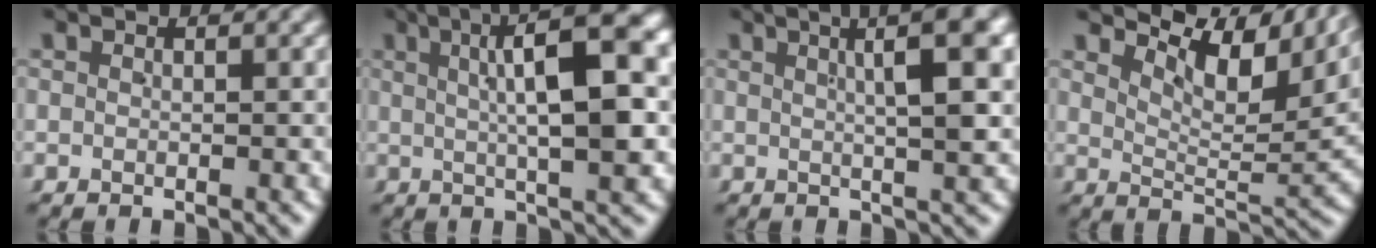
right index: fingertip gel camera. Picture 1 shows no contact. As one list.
[{"total": 10.2, "force": [3.4, 2.1, 9.4], "torque": [-0.118, 0.038, 0.042]}, {"total": 6.0, "force": [2.6, 0.4, 5.5], "torque": [-0.066, 0.025, 0.035]}, {"total": 8.0, "force": [5.6, 2.1, 5.3], "torque": [-0.061, 0.023, 0.081]}]